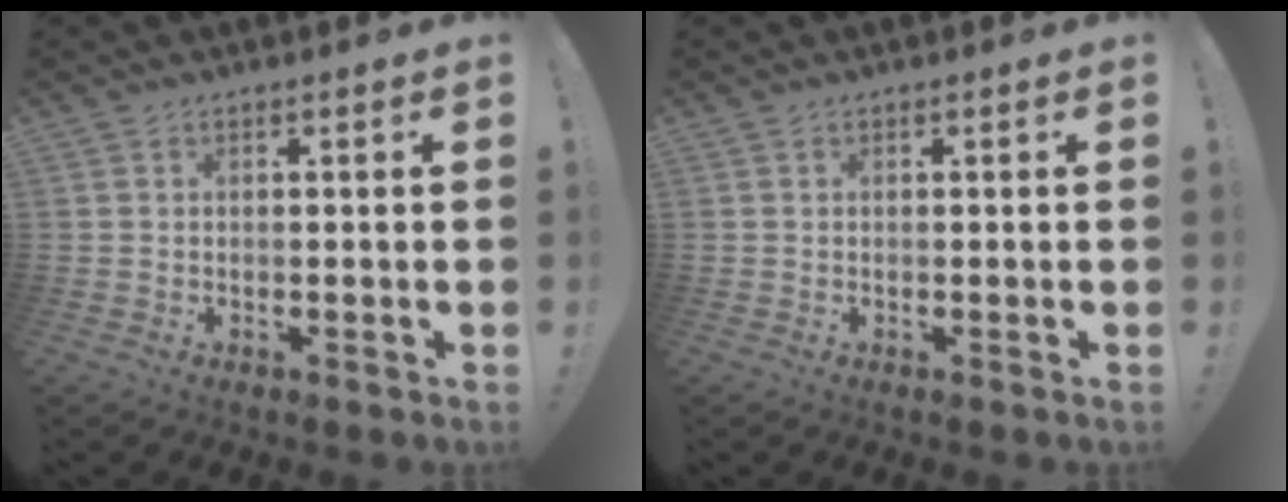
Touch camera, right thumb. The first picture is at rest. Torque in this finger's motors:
{"motor_torque": [0.00, 0.00, -0.02, 0.02, 0.00]}